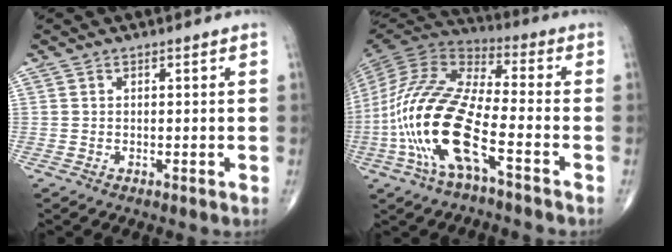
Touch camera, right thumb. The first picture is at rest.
{"total": 20.1, "force": [-6.8, 6.5, 17.8], "torque": [-0.388, 0.034, -0.128]}